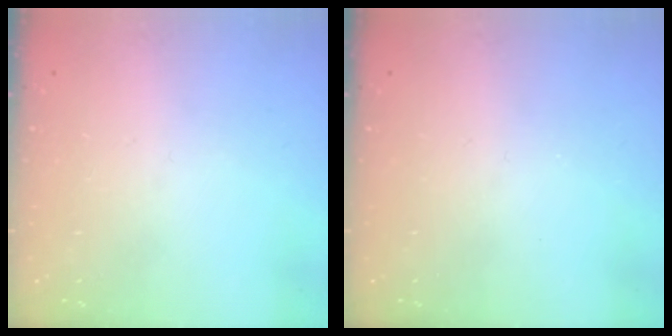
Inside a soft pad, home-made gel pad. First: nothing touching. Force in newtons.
{"total": 0.0}